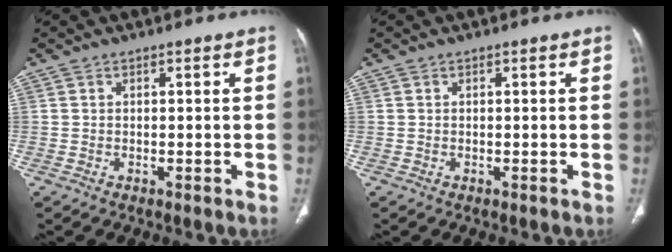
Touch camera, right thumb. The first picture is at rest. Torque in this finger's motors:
{"motor_torque": [0.02, 0.02, -0.01, 0.00, 0.02]}